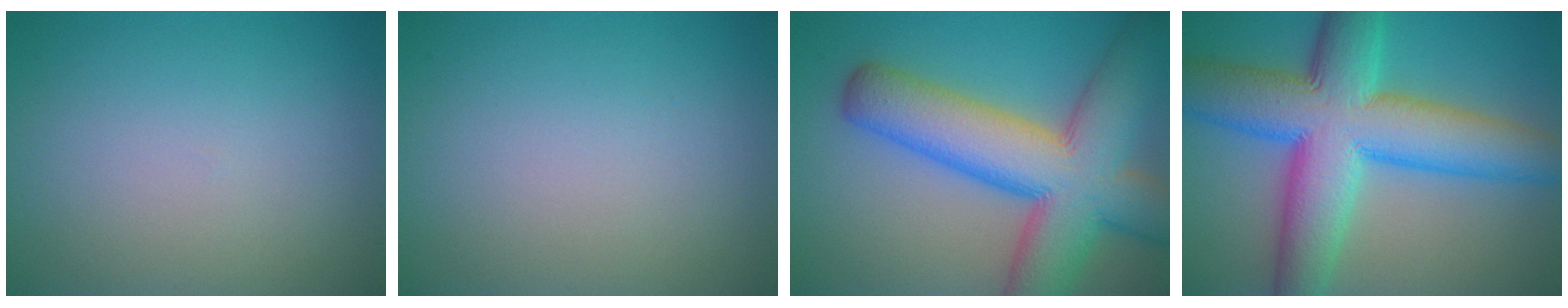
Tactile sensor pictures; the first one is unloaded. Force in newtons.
{"total": 0.0}
{"total": 12.6, "press": 12.6, "slide": 0.6}
{"total": 12.8, "press": 12.8, "slide": 0.3}